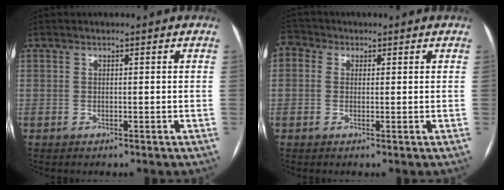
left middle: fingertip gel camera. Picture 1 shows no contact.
{"total": 3.4, "force": [1.2, 2.9, 1.4], "torque": [-0.040, 0.023, 0.022]}